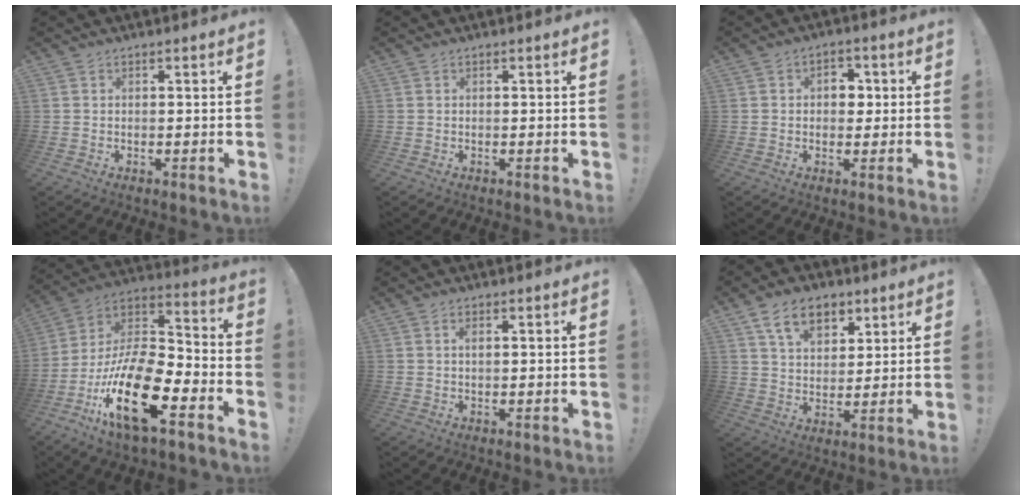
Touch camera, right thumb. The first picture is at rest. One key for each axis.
{"total": 0.0}
{"total": 5.5, "fx": 0.3, "fy": 4.5, "fz": 3.1, "tx": -0.034, "ty": 0.007, "tz": 0.000}
{"total": 21.8, "fx": -10.2, "fy": 8.3, "fz": 17.4, "tx": -0.353, "ty": 0.050, "tz": -0.172}
{"total": 1.2, "fx": 0.5, "fy": 0.4, "fz": 1.1, "tx": -0.030, "ty": 0.004, "tz": 0.010}
{"total": 11.3, "fx": 6.2, "fy": 7.4, "fz": 5.9, "tx": -0.099, "ty": -0.015, "tz": 0.118}